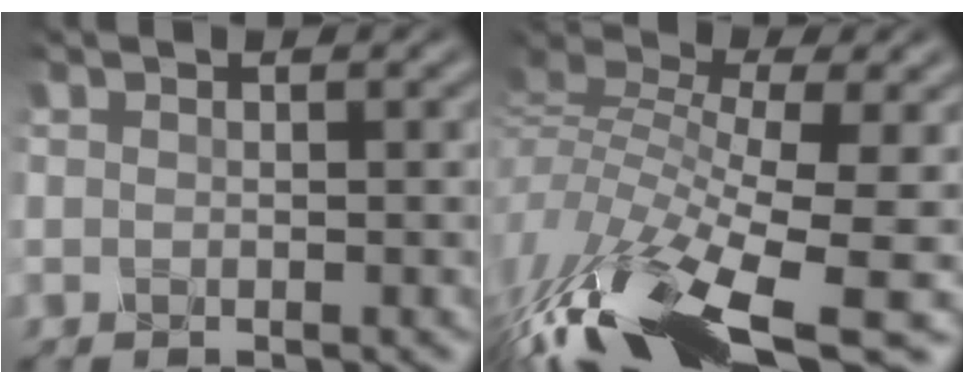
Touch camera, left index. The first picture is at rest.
{"total": 12.2, "force": [-5.8, 4.0, 10.0], "torque": [-0.240, 0.001, -0.096]}